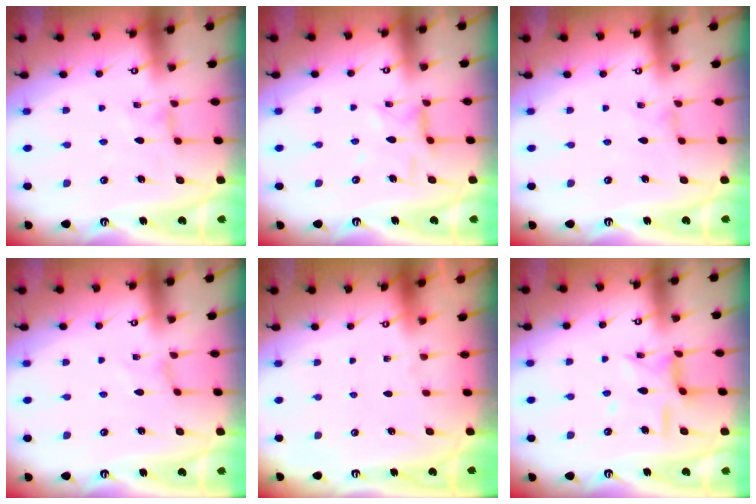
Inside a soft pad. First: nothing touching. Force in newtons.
{"total": 3.6, "press": 3.6, "slide": 0.4}
{"total": 0.0}
{"total": 0.7, "press": 0.7, "slide": 0.2}
{"total": 0.0}
{"total": 9.6, "press": 9.5, "slide": 0.8}